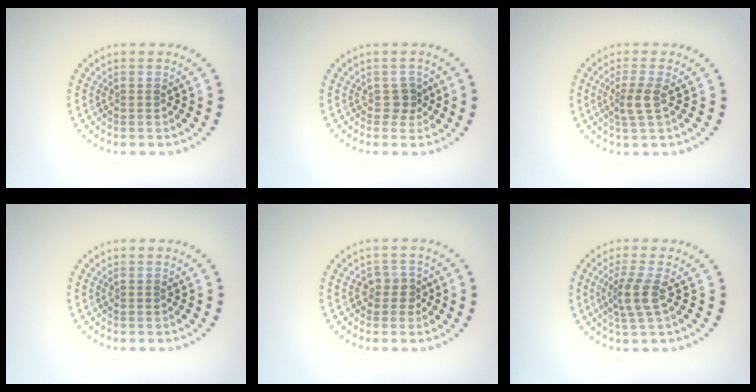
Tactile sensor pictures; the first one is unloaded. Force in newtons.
{"total": 1.3, "press": 1.0, "slide": 0.8}
{"total": 2.1, "press": 1.6, "slide": 1.3}
{"total": 0.0}
{"total": 1.9, "press": 1.6, "slide": 1.1}
{"total": 2.8, "press": 2.1, "slide": 1.8}